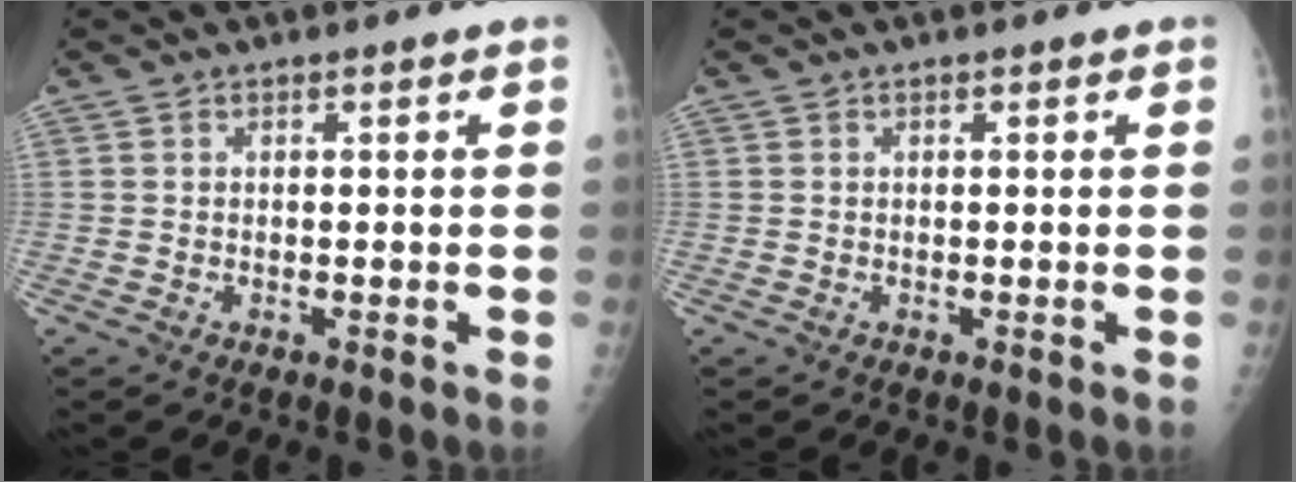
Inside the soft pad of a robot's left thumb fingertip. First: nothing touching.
{"total": 0.0}